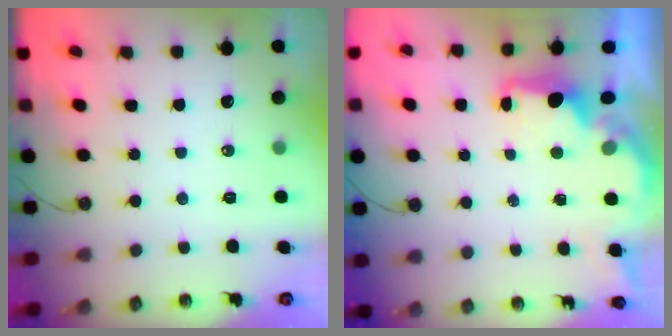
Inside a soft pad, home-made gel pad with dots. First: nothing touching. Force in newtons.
{"total": 3.0, "press": 2.9, "slide": 0.5}